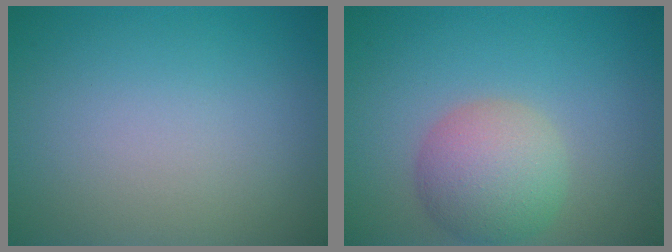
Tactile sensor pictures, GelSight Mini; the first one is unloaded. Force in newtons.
{"total": 5.1, "press": 5.0, "slide": 0.3}